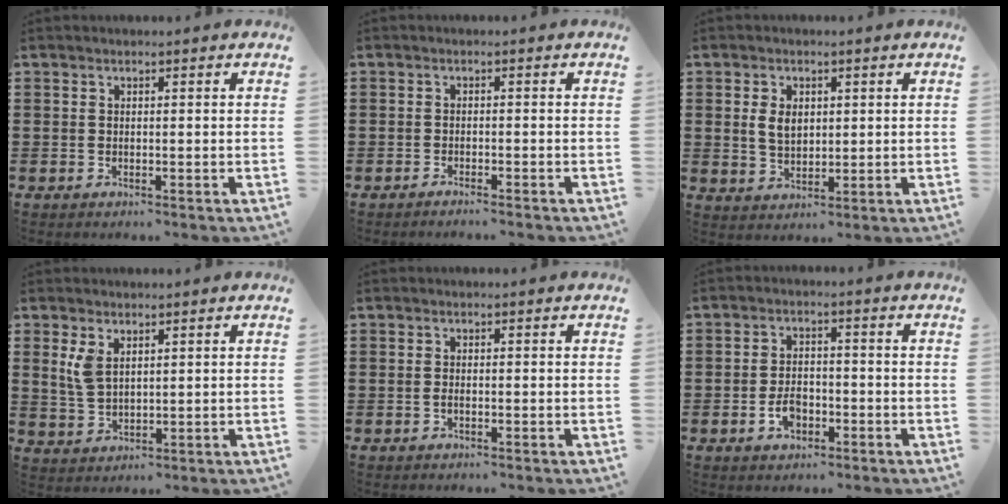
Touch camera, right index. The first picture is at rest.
{"total": 1.3, "force": [-1.2, -0.3, 0.0], "torque": [0.000, 0.000, -0.025]}
{"total": 3.8, "force": [0.7, 2.5, 2.7], "torque": [-0.066, 0.008, 0.008]}
{"total": 3.5, "force": [1.8, 1.8, 2.4], "torque": [-0.053, 0.006, 0.032]}
{"total": 0.6, "force": [-0.3, 0.1, 0.5], "torque": [-0.011, -0.004, -0.005]}
{"total": 3.7, "force": [-1.7, 2.4, 2.3], "torque": [-0.050, 0.002, -0.034]}